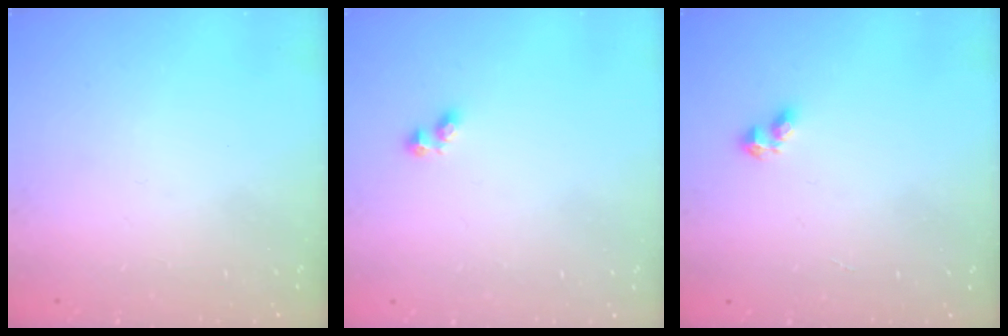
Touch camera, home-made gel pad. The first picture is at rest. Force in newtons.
{"total": 1.9, "press": 1.8, "slide": 0.5}
{"total": 2.1, "press": 2.0, "slide": 0.8}